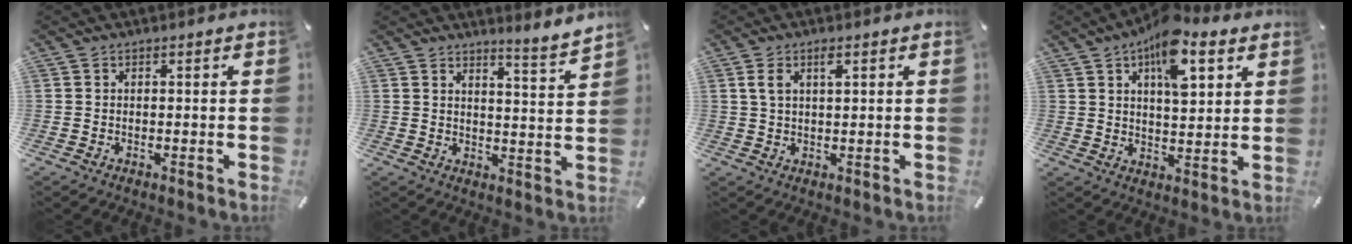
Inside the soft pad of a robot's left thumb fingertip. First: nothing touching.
{"total": 4.6, "force": [4.3, -0.2, 1.5], "torque": [-0.027, -0.043, 0.071]}
{"total": 3.5, "force": [1.4, 1.5, 2.9], "torque": [-0.068, 0.004, 0.021]}
{"total": 13.8, "force": [7.3, 6.6, 9.6], "torque": [-0.135, -0.027, 0.122]}